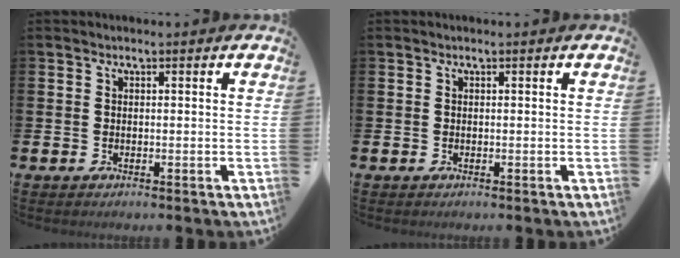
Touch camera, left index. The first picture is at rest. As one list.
[{"total": 0.0}]